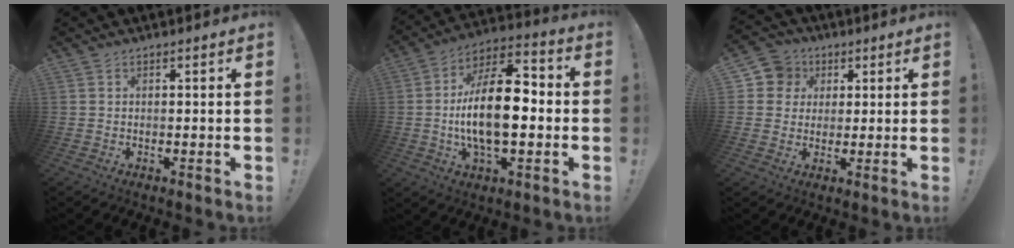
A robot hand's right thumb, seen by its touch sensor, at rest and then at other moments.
{"total": 18.8, "force": [-2.3, 8.8, 16.4], "torque": [-0.310, 0.006, -0.046]}
{"total": 7.8, "force": [2.1, 7.3, 1.5], "torque": [-0.024, -0.004, 0.044]}